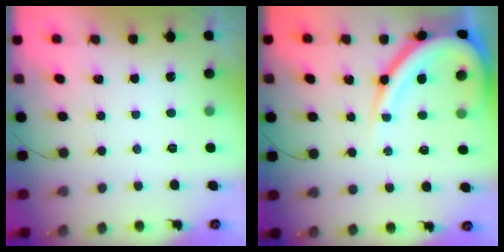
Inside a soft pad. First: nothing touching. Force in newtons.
{"total": 15.1, "press": 15.0, "slide": 1.9}